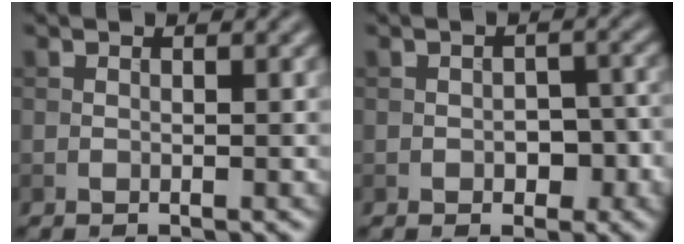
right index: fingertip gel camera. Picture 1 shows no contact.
{"total": 2.7, "force": [-0.8, 1.8, 1.9], "torque": [-0.026, -0.003, -0.008]}